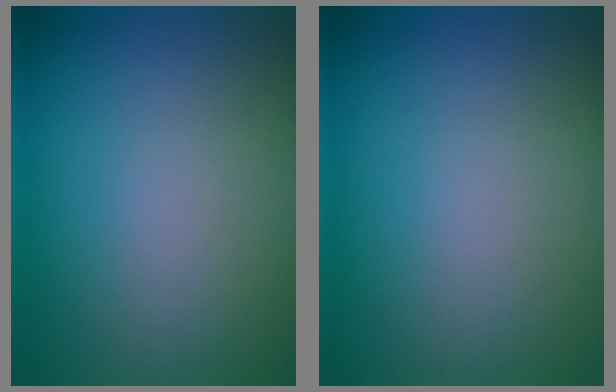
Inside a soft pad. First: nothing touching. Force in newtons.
{"total": 0.0}